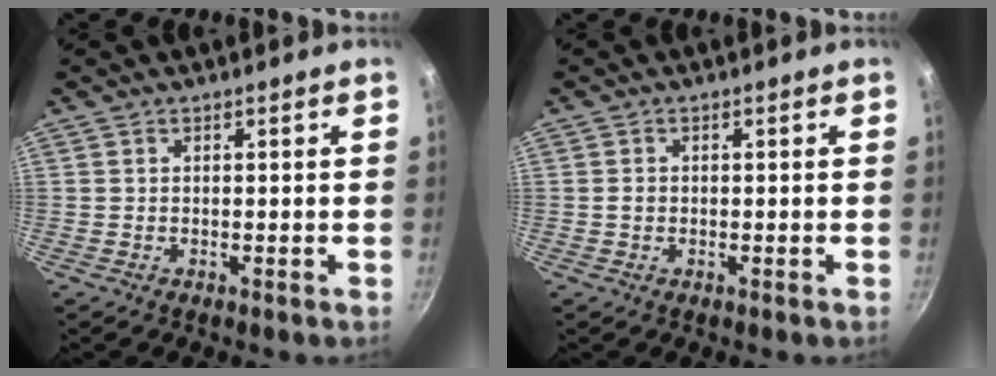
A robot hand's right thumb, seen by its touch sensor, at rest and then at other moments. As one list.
[{"total": 1.1, "force": [-0.1, 0.9, 0.5], "torque": [-0.006, 0.004, -0.003]}]